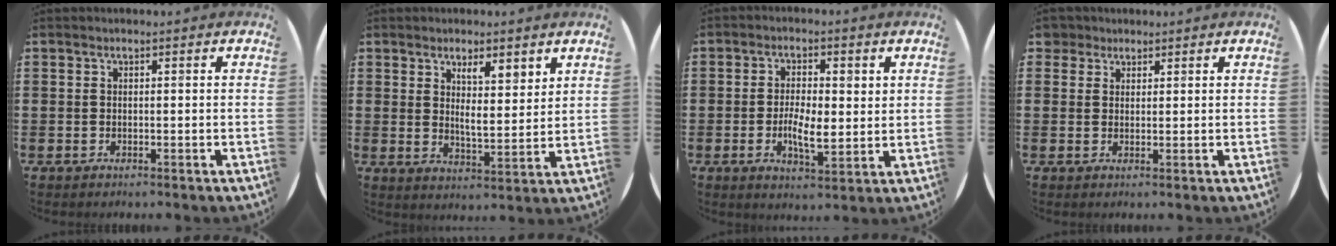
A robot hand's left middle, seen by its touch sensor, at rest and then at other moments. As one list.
[{"total": 4.9, "force": [3.4, 1.5, 3.2], "torque": [-0.061, -0.009, 0.057]}, {"total": 4.9, "force": [-0.2, 2.0, 4.5], "torque": [-0.072, 0.003, -0.005]}, {"total": 2.4, "force": [1.8, 1.5, 0.3], "torque": [-0.005, 0.005, 0.034]}]